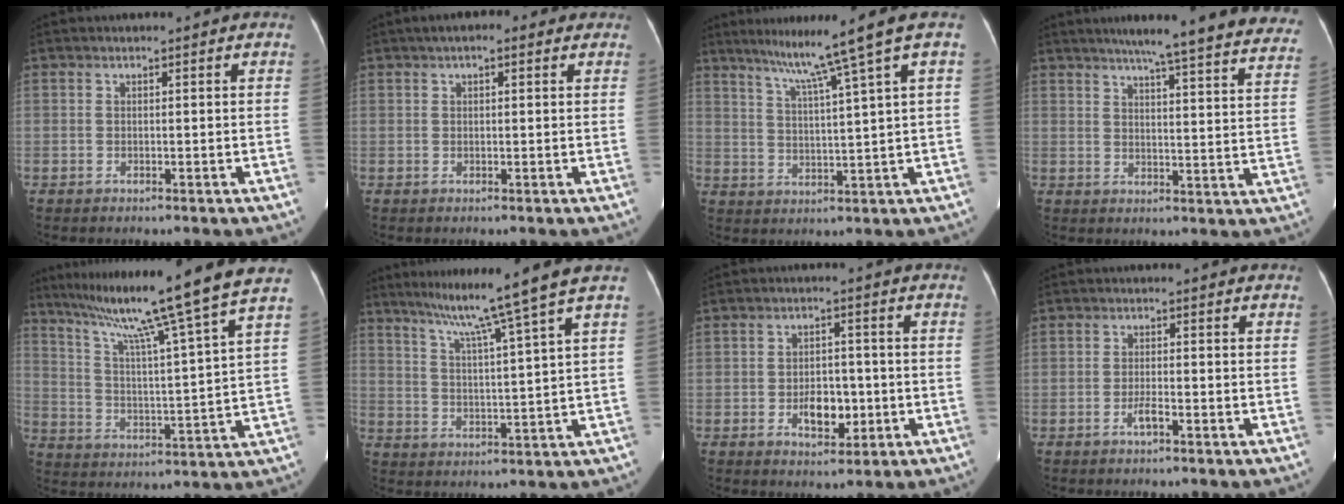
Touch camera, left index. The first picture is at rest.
{"total": 3.6, "force": [2.1, 1.5, 2.5], "torque": [-0.039, 0.025, 0.027]}
{"total": 9.1, "force": [5.9, -2.9, 6.3], "torque": [-0.098, -0.001, 0.097]}
{"total": 25.7, "force": [22.8, 1.3, 11.8], "torque": [-0.157, -0.056, 0.260]}
{"total": 18.5, "force": [14.7, -2.9, 10.7], "torque": [-0.176, -0.021, 0.219]}
{"total": 10.8, "force": [8.2, -3.3, 6.3], "torque": [-0.099, -0.014, 0.126]}
{"total": 5.2, "force": [-1.5, 3.1, 4.0], "torque": [-0.063, 0.006, -0.020]}
{"total": 1.8, "force": [-1.1, 0.1, 1.4], "torque": [-0.028, 0.000, -0.023]}